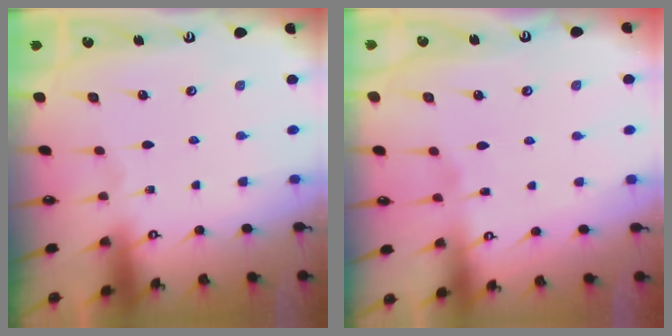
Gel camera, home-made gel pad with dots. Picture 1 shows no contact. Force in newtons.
{"total": 2.5, "press": 2.5, "slide": 0.2}